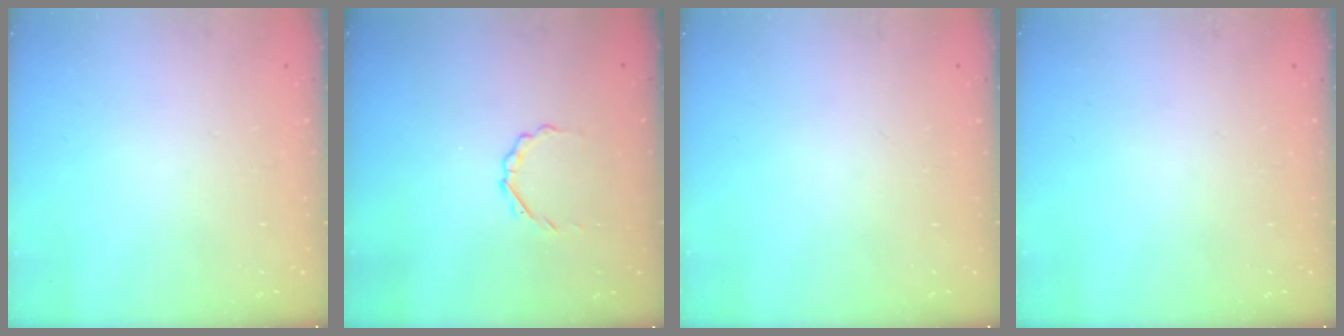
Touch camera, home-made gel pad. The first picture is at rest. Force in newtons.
{"total": 2.1, "press": 2.0, "slide": 0.8}
{"total": 0.0}
{"total": 0.0}